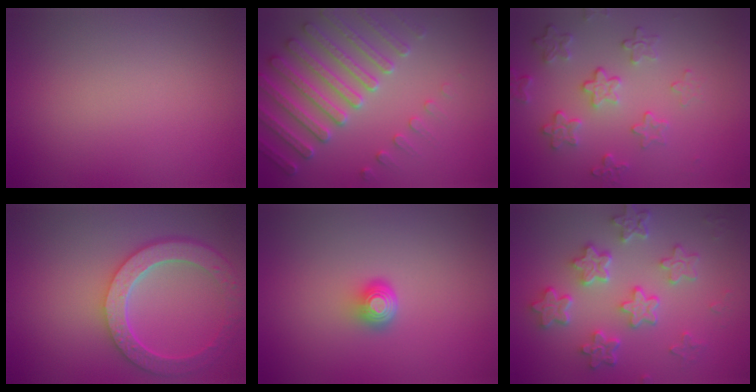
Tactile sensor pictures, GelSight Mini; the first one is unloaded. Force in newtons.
{"total": 5.2, "press": 5.0, "slide": 1.4}
{"total": 3.9, "press": 3.2, "slide": 2.2}
{"total": 6.5, "press": 5.1, "slide": 4.1}
{"total": 2.1, "press": 1.4, "slide": 1.6}
{"total": 5.9, "press": 4.7, "slide": 3.6}